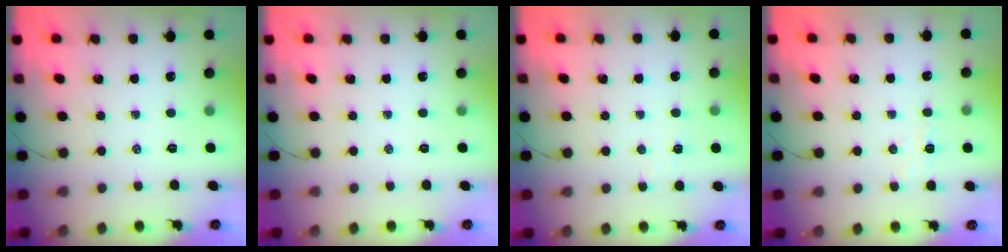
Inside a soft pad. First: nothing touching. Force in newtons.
{"total": 0.0}
{"total": 2.7, "press": 2.6, "slide": 0.8}
{"total": 3.8, "press": 3.6, "slide": 1.2}